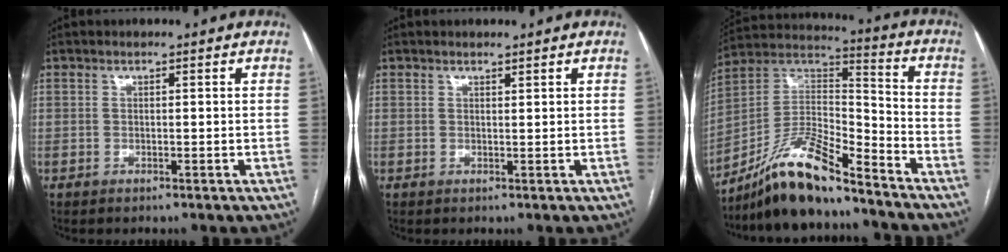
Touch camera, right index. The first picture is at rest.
{"total": 0.5, "force": [0.5, 0.0, 0.1], "torque": [-0.006, -0.002, 0.010]}
{"total": 14.8, "force": [-12.1, 2.4, 8.3], "torque": [-0.150, 0.017, -0.217]}